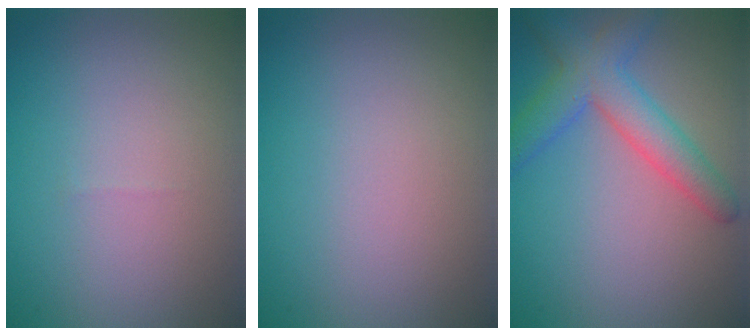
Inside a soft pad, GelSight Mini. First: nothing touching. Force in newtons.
{"total": 0.0}
{"total": 5.0, "press": 5.0, "slide": 0.3}